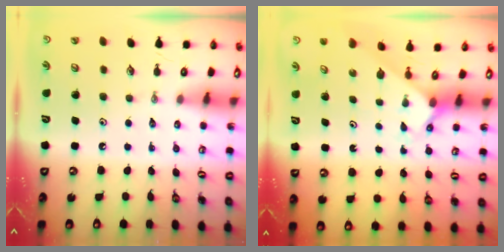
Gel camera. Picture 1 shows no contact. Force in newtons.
{"total": 2.1, "press": 2.1, "slide": 0.2}